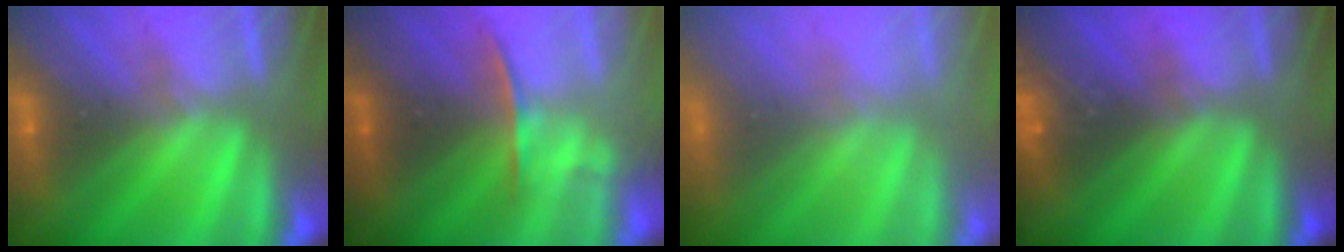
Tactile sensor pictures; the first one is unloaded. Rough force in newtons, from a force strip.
{"total": 1.7}
{"total": 8.0}
{"total": 2.9}